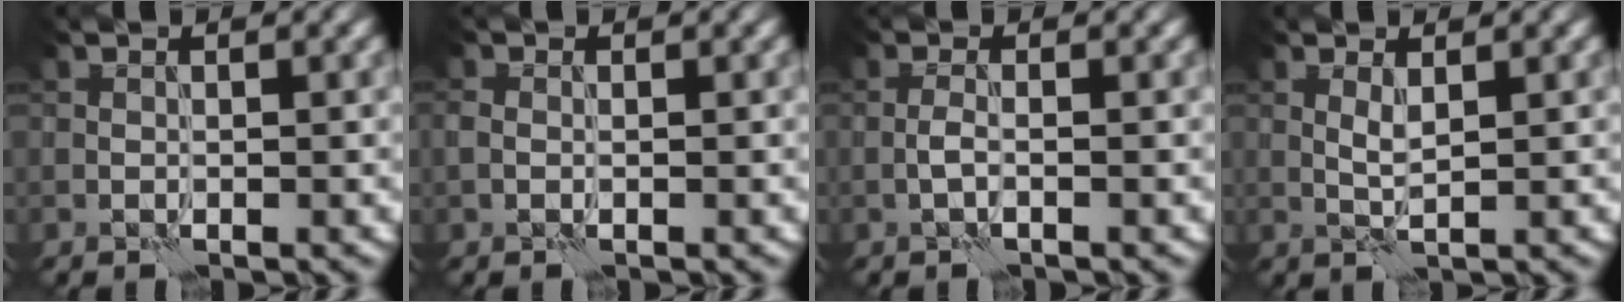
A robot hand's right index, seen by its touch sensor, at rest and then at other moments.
{"total": 1.1, "force": [-0.3, 1.0, 0.5], "torque": [-0.012, 0.001, -0.009]}
{"total": 1.3, "force": [-0.5, 0.2, 1.1], "torque": [-0.026, 0.004, -0.014]}
{"total": 1.3, "force": [0.5, 0.1, 1.2], "torque": [-0.030, 0.001, 0.009]}